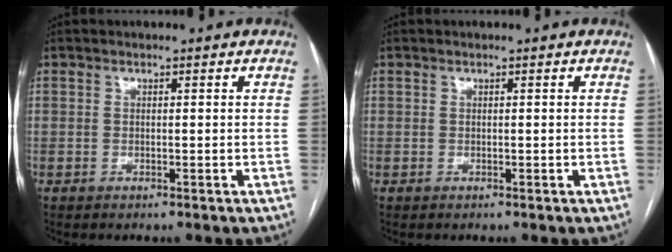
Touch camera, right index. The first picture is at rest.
{"total": 0.0}